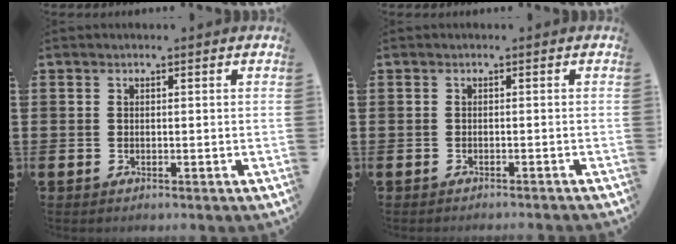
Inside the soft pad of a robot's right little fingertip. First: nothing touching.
{"total": 0.6, "force": [-0.6, -0.2, -0.1], "torque": [0.002, -0.001, -0.012]}